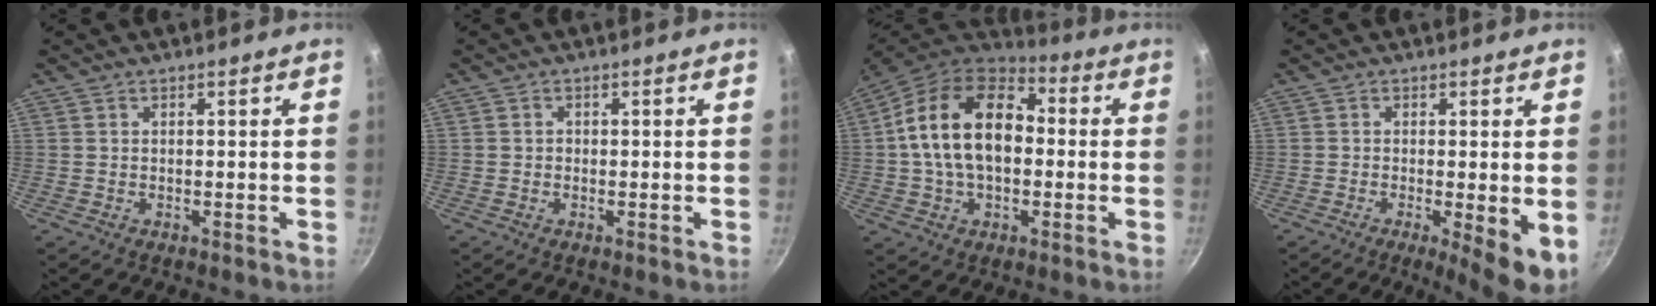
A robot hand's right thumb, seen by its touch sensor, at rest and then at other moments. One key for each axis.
{"total": 0.7, "fx": -0.2, "fy": 0.7, "fz": 0.2, "tx": 0.000, "ty": 0.002, "tz": -0.005}
{"total": 18.7, "fx": 0.8, "fy": 12.1, "fz": 14.2, "tx": -0.224, "ty": 0.032, "tz": -0.003}
{"total": 6.4, "fx": -1.3, "fy": 1.3, "fz": 6.1, "tx": -0.085, "ty": -0.011, "tz": -0.015}